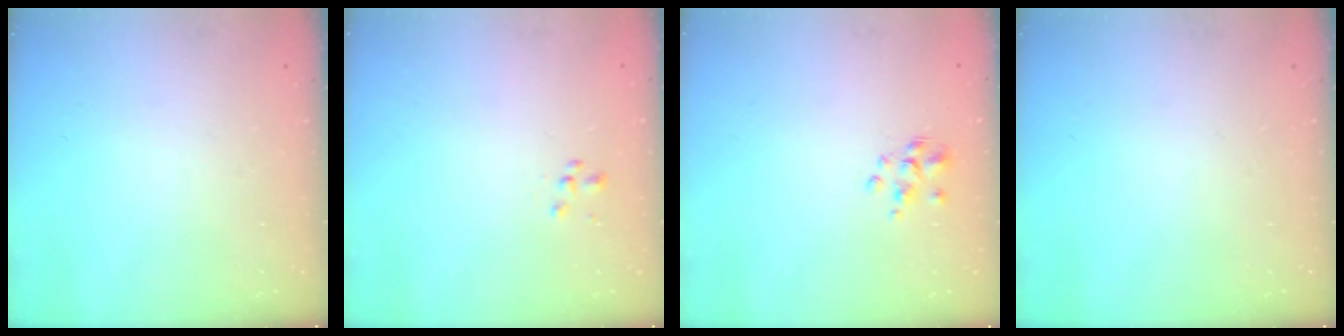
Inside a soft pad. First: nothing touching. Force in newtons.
{"total": 1.5, "press": 1.4, "slide": 0.5}
{"total": 1.9, "press": 1.7, "slide": 0.7}
{"total": 0.0}